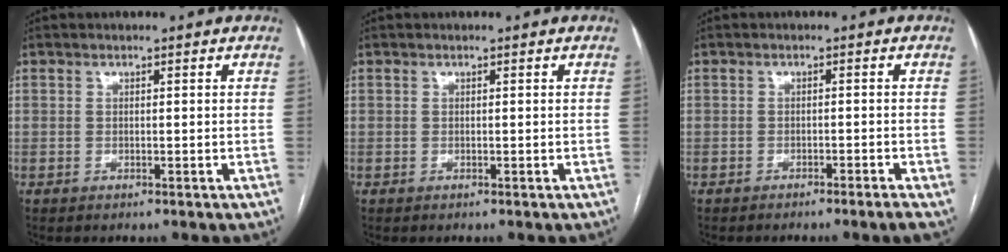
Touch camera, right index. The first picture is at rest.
{"total": 0.0}
{"total": 3.0, "force": [-2.0, 0.1, 2.3], "torque": [-0.025, -0.002, -0.028]}